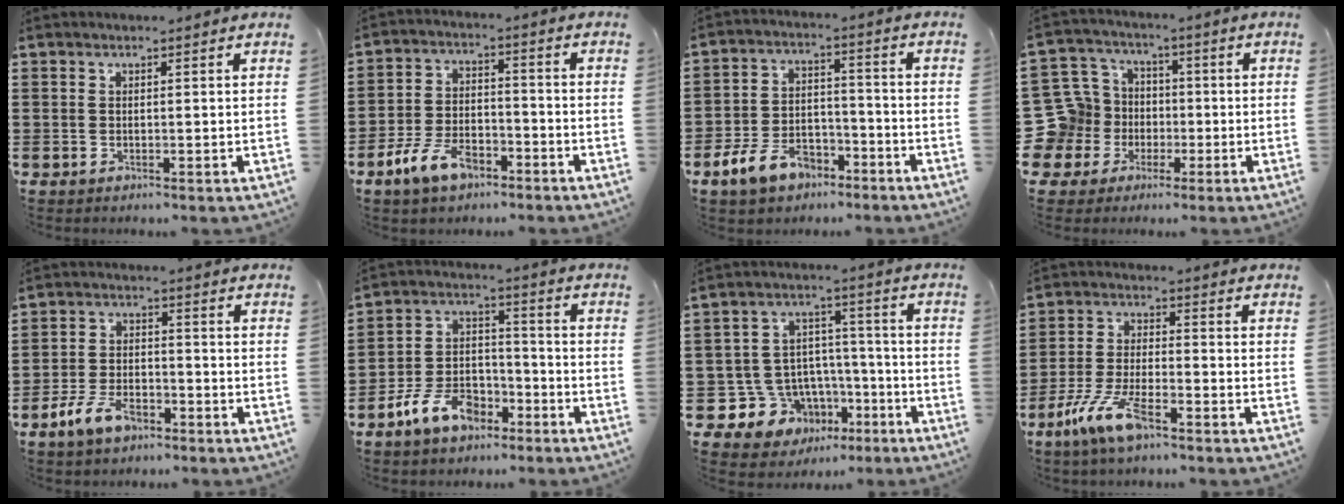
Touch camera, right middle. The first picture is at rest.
{"total": 7.5, "force": [-5.1, 3.4, 4.4], "torque": [-0.102, 0.006, -0.101]}
{"total": 8.1, "force": [-6.1, 3.9, 3.7], "torque": [-0.083, 0.019, -0.119]}
{"total": 12.7, "force": [-1.4, 11.9, 4.0], "torque": [-0.146, 0.009, -0.022]}
{"total": 6.0, "force": [-4.1, 2.7, 3.5], "torque": [-0.082, 0.007, -0.082]}
{"total": 8.9, "force": [-6.2, 4.6, 4.3], "torque": [-0.097, 0.023, -0.121]}
{"total": 9.3, "force": [-5.2, 7.6, 1.1], "torque": [-0.054, 0.016, -0.086]}
{"total": 8.7, "force": [-5.4, 2.3, 6.4], "torque": [-0.146, -0.007, -0.104]}